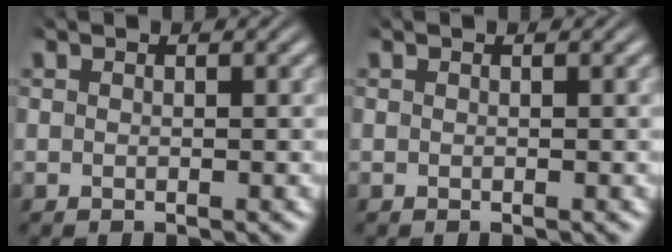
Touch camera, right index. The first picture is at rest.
{"total": 0.0}